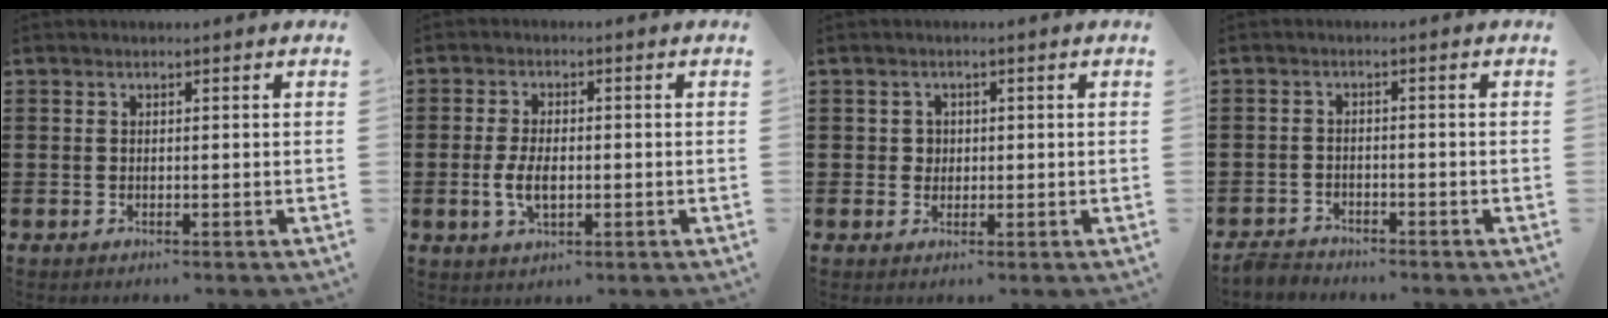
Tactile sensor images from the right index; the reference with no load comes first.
{"total": 4.6, "force": [-0.8, 2.2, 3.9], "torque": [-0.084, -0.001, -0.016]}
{"total": 1.5, "force": [0.2, 1.4, 0.5], "torque": [-0.014, 0.008, 0.003]}
{"total": 2.5, "force": [-2.4, 0.3, -0.2], "torque": [-0.002, 0.001, -0.053]}